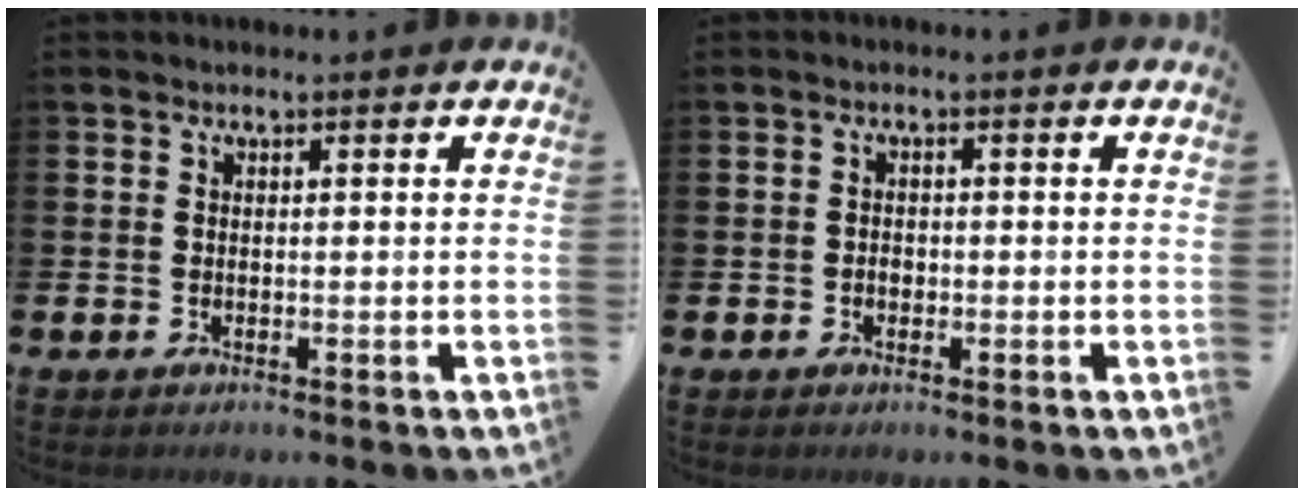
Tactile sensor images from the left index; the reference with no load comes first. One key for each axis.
{"total": 1.3, "fx": -0.4, "fy": 1.0, "fz": 0.7, "tx": -0.012, "ty": 0.003, "tz": -0.010}